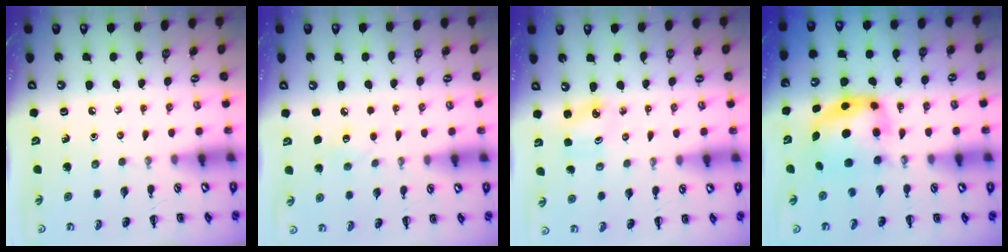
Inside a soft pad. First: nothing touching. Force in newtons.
{"total": 5.5, "press": 5.4, "slide": 1.3}
{"total": 2.2, "press": 2.2, "slide": 0.3}
{"total": 5.7, "press": 5.6, "slide": 1.2}